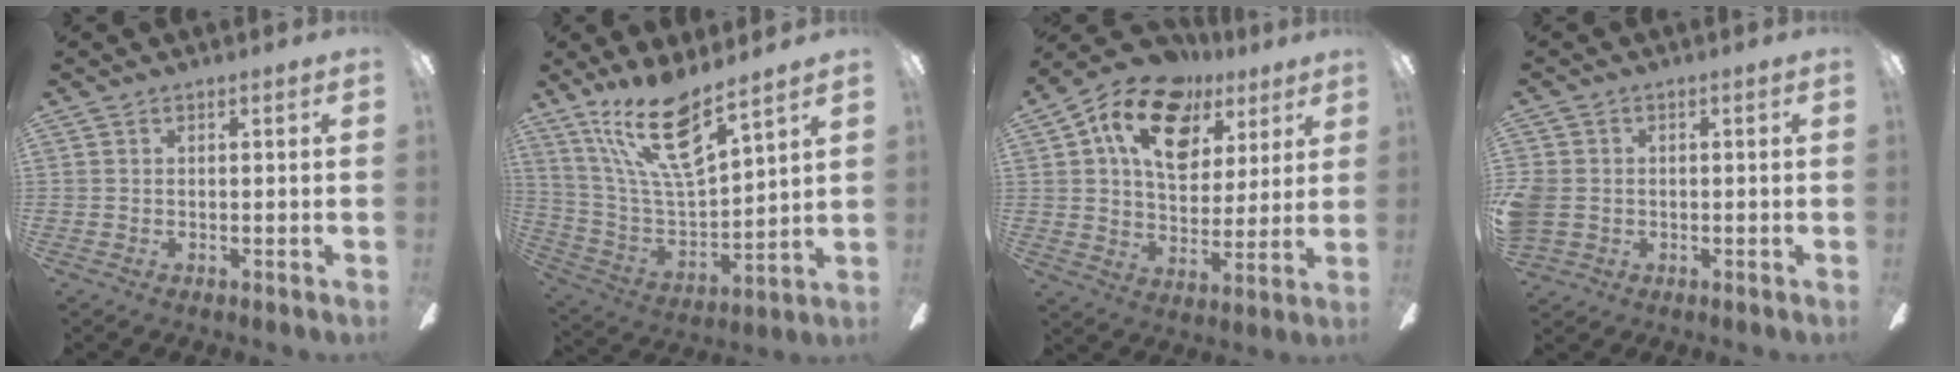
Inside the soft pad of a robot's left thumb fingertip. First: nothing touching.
{"total": 18.5, "force": [12.3, 5.9, 12.4], "torque": [-0.256, -0.072, 0.214]}
{"total": 17.2, "force": [9.3, 11.0, 9.4], "torque": [-0.167, -0.031, 0.172]}
{"total": 4.8, "force": [-0.2, 4.4, 2.0], "torque": [-0.059, 0.008, -0.003]}